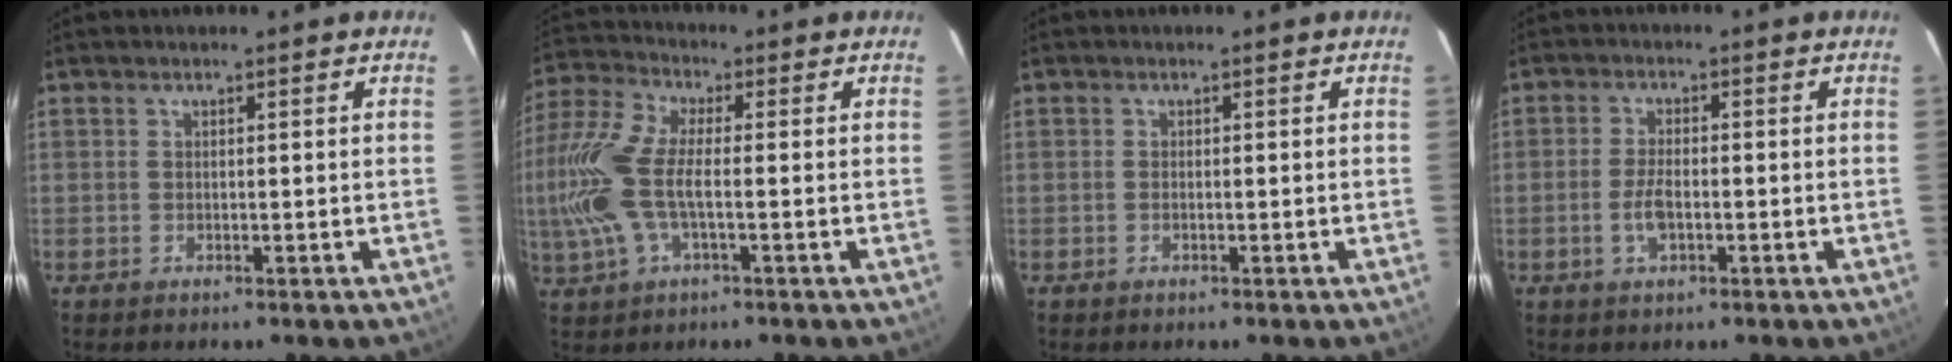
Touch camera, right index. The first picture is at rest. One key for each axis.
{"total": 14.0, "fx": -1.6, "fy": 5.7, "fz": 12.7, "tx": -0.276, "ty": 0.004, "tz": -0.034}
{"total": 0.0}
{"total": 3.9, "fx": -1.2, "fy": 1.7, "fz": 3.3, "tx": -0.068, "ty": 0.001, "tz": -0.021}